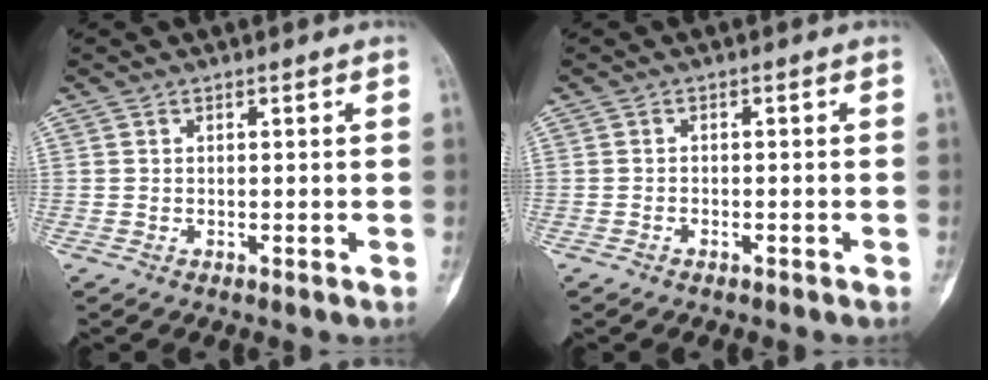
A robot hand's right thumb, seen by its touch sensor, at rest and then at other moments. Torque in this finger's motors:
{"motor_torque": [-0.52, -0.32, -0.02, -0.06, 0.03]}